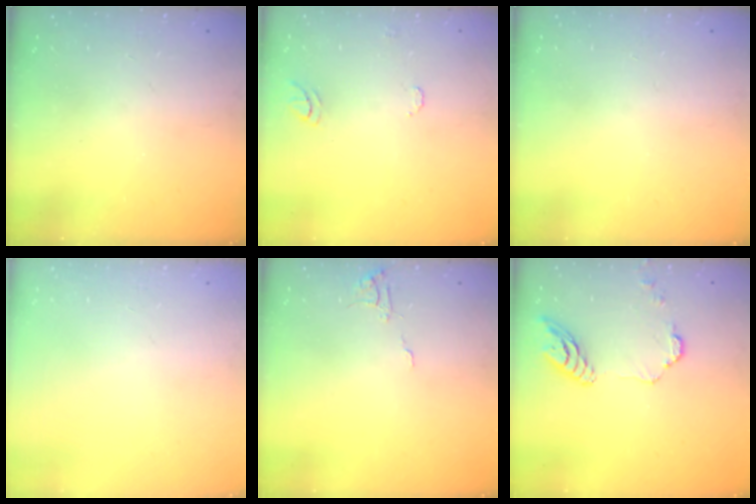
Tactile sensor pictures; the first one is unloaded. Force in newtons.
{"total": 5.4, "press": 5.4, "slide": 0.6}
{"total": 0.0}
{"total": 0.0}
{"total": 4.6, "press": 4.6, "slide": 0.4}
{"total": 10.8, "press": 10.7, "slide": 1.0}